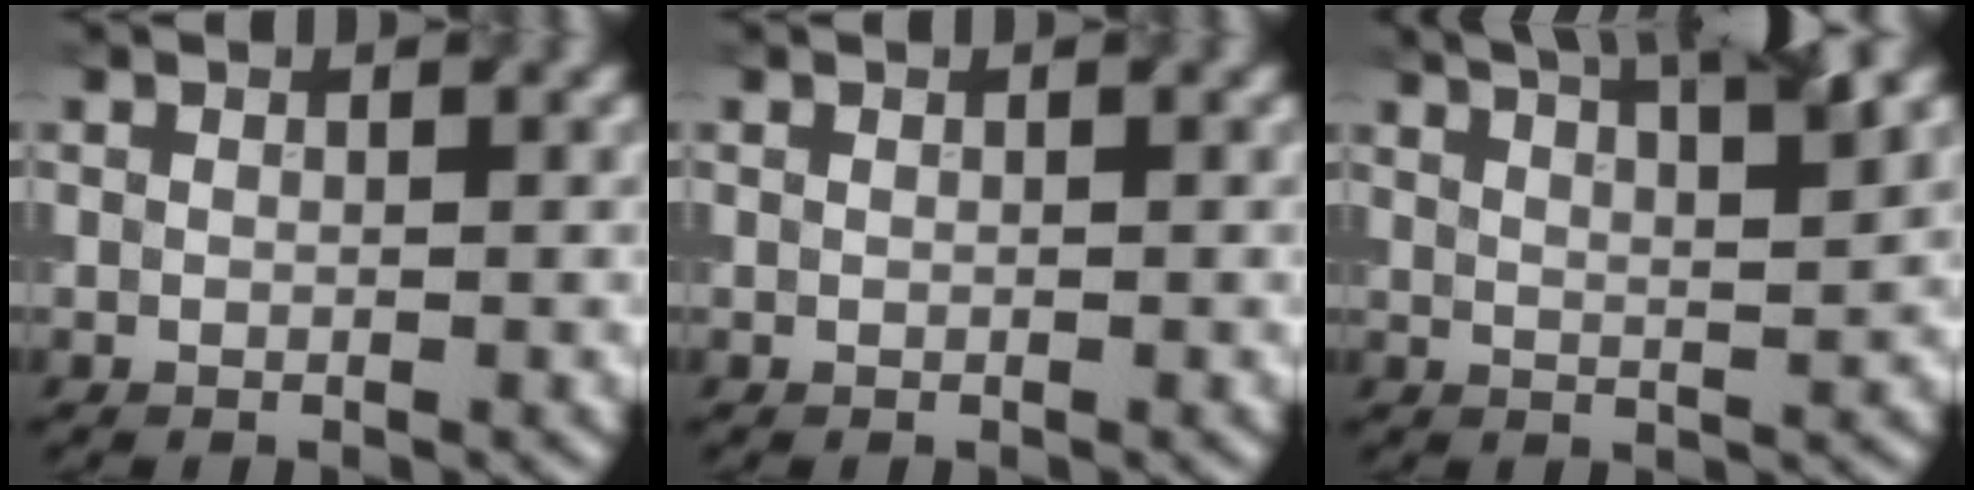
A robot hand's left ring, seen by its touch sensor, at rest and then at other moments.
{"total": 0.0}
{"total": 8.6, "force": [5.9, 2.5, 5.7], "torque": [-0.048, 0.035, 0.042]}